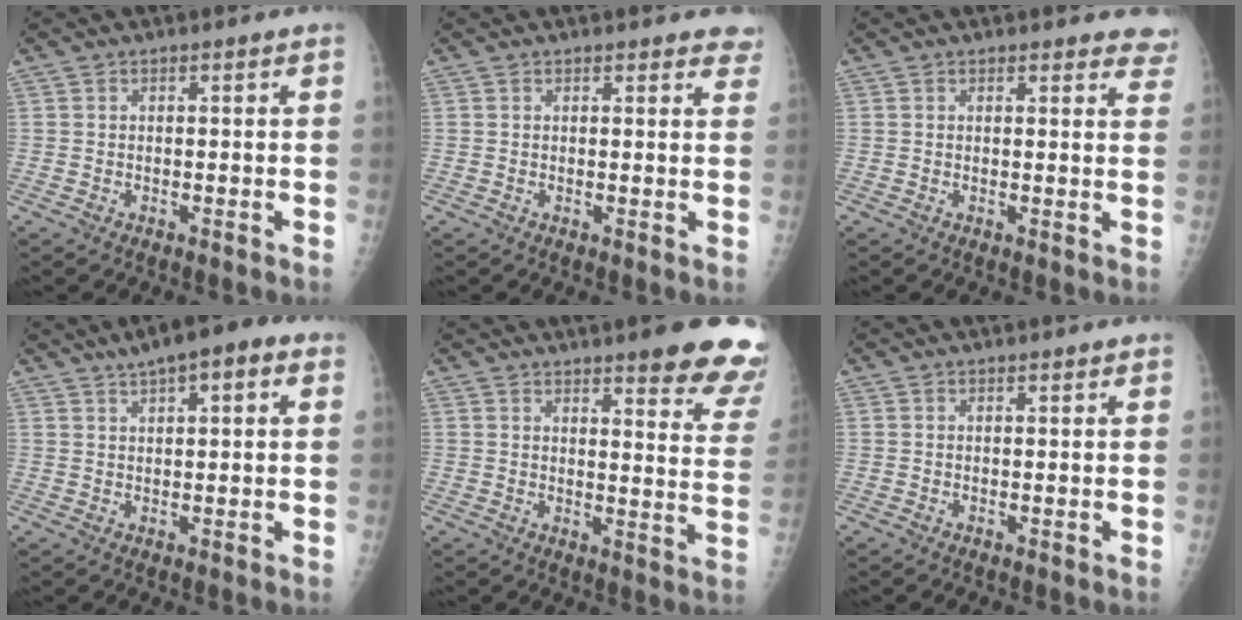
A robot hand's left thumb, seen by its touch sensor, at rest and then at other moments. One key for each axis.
{"total": 3.9, "fx": 3.4, "fy": 1.4, "fz": 1.1, "tx": 0.019, "ty": -0.012, "tz": 0.021}
{"total": 5.5, "fx": 5.0, "fy": 1.9, "fz": 1.2, "tx": 0.026, "ty": -0.022, "tz": 0.032}
{"total": 9.7, "fx": 5.1, "fy": 3.4, "fz": 7.4, "tx": -0.096, "ty": 0.011, "tz": 0.070}
{"total": 16.5, "fx": 12.0, "fy": 3.4, "fz": 10.8, "tx": -0.099, "ty": -0.065, "tz": 0.133}
{"total": 0.8, "fx": 0.6, "fy": 0.3, "fz": 0.5, "tx": -0.007, "ty": -0.002, "tz": 0.006}